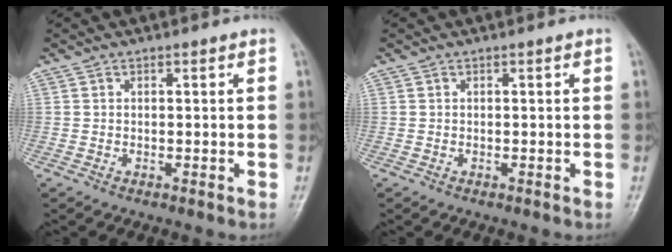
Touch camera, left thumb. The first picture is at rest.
{"total": 0.0}